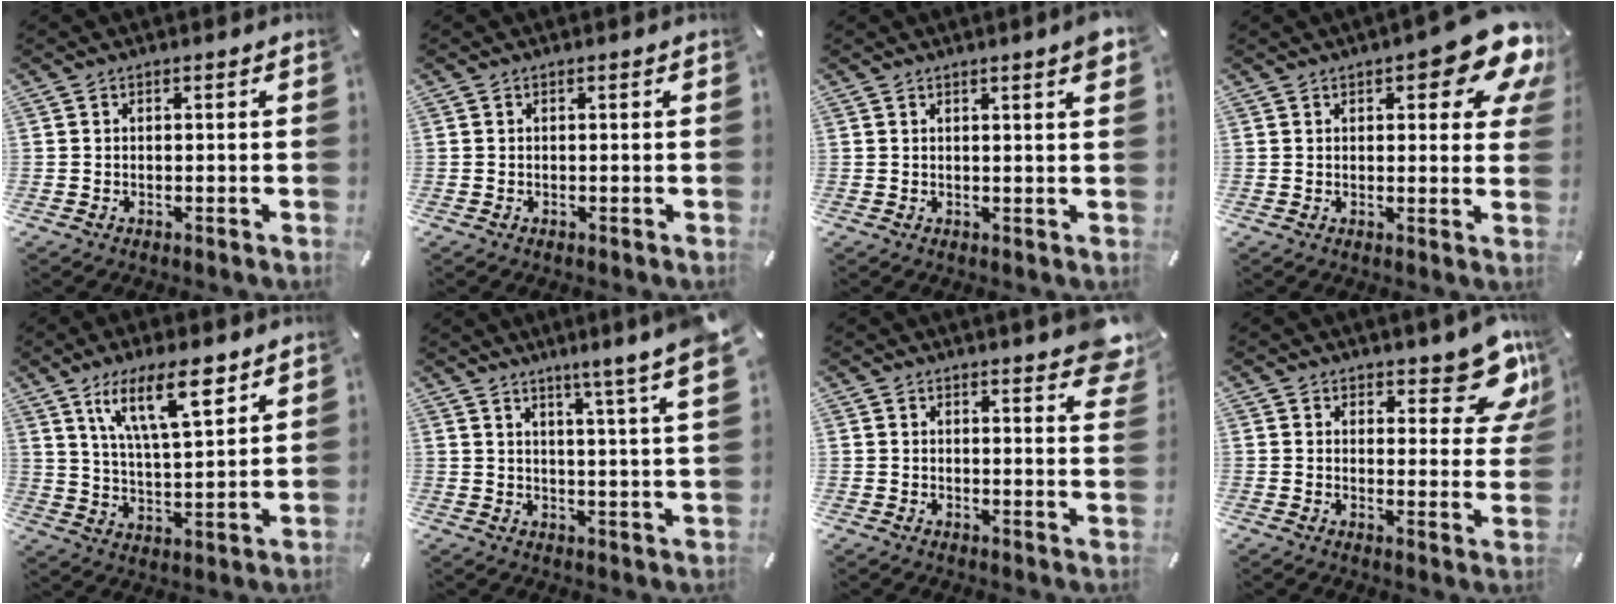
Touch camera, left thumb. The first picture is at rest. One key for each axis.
{"total": 0.0}
{"total": 3.0, "fx": 1.5, "fy": 0.2, "fz": 2.6, "tx": -0.042, "ty": -0.006, "tz": 0.025}
{"total": 12.7, "fx": 7.0, "fy": 4.6, "fz": 9.5, "tx": -0.117, "ty": -0.044, "tz": 0.114}
{"total": 14.9, "fx": 9.1, "fy": 5.2, "fz": 10.6, "tx": -0.185, "ty": -0.031, "tz": 0.156}
{"total": 7.8, "fx": 5.7, "fy": -1.1, "fz": 5.2, "tx": -0.077, "ty": -0.053, "tz": 0.086}
{"total": 5.5, "fx": 4.7, "fy": 1.6, "fz": 2.3, "tx": -0.019, "ty": -0.034, "tz": 0.080}
{"total": 11.1, "fx": 8.6, "fy": 4.6, "fz": 5.3, "tx": -0.042, "ty": -0.073, "tz": 0.148}